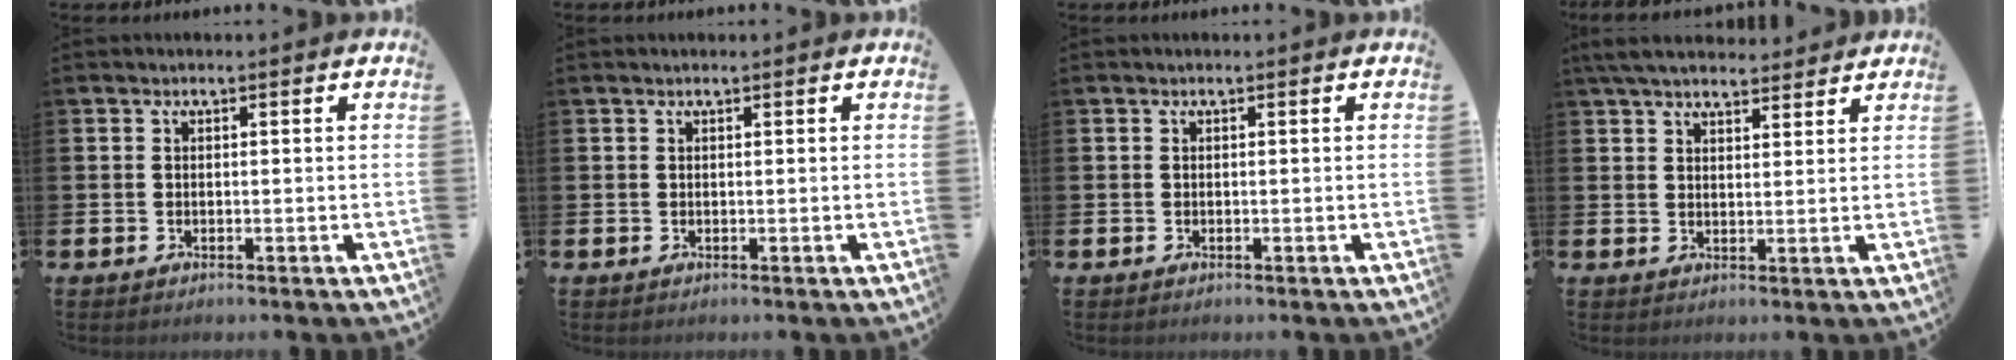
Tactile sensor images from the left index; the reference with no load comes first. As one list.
[{"total": 0.0}, {"total": 0.0}, {"total": 5.5, "force": [5.0, 1.4, 1.6], "torque": [-0.037, -0.018, 0.092]}]